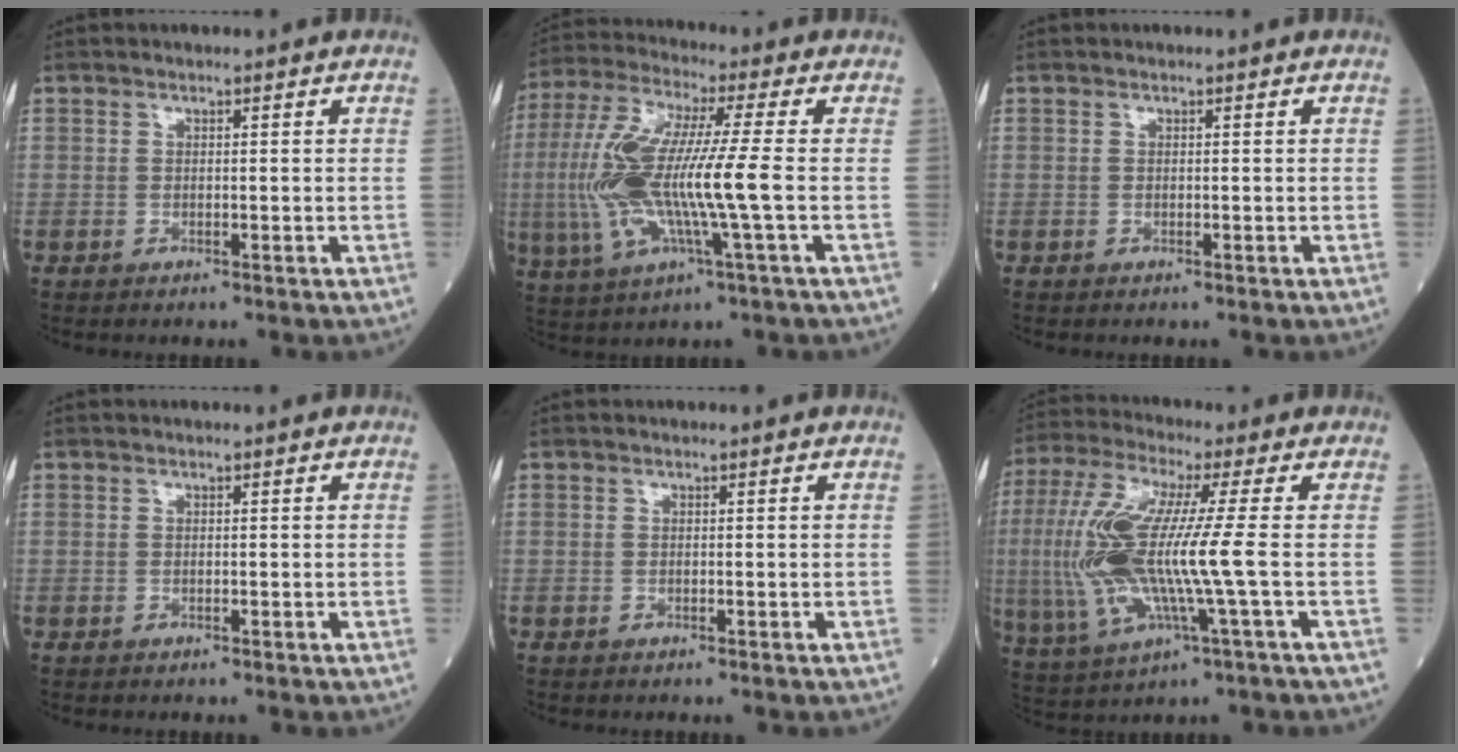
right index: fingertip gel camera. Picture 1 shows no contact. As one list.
[{"total": 15.6, "force": [-1.6, 1.0, 15.5], "torque": [-0.334, 0.001, -0.035]}, {"total": 0.0}, {"total": 0.0}, {"total": 0.0}, {"total": 16.2, "force": [-0.9, 1.0, 16.1], "torque": [-0.362, -0.005, -0.020]}]